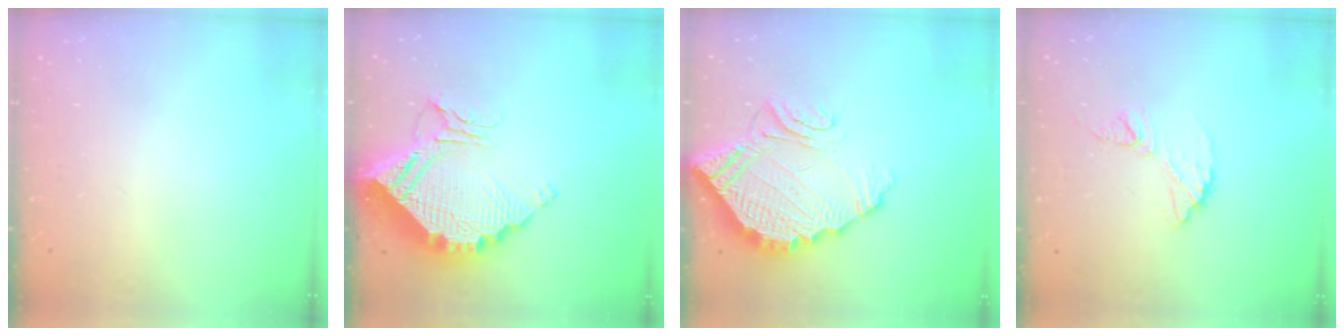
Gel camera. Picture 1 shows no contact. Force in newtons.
{"total": 16.5, "press": 16.4, "slide": 1.3}
{"total": 15.0, "press": 15.0, "slide": 1.4}
{"total": 7.7, "press": 7.7, "slide": 0.2}